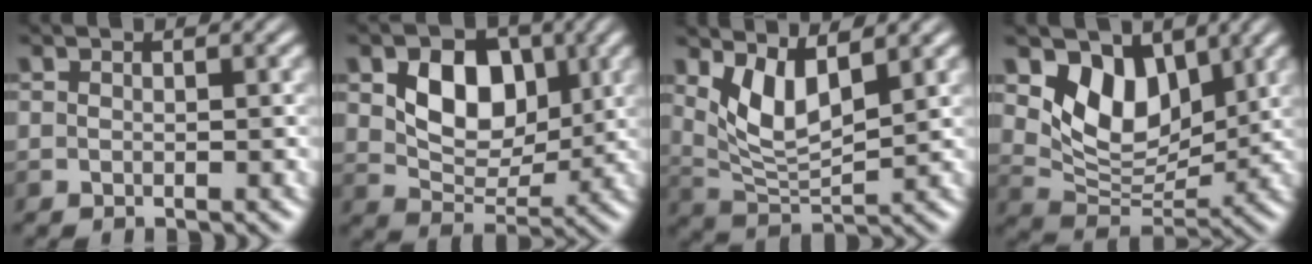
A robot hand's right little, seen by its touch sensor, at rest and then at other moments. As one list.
[{"total": 6.0, "force": [1.1, 4.3, 4.1], "torque": [-0.066, -0.006, 0.016]}, {"total": 4.4, "force": [1.9, 1.7, 3.6], "torque": [-0.078, -0.012, 0.039]}, {"total": 6.7, "force": [3.3, 4.2, 4.0], "torque": [-0.073, -0.007, 0.057]}]